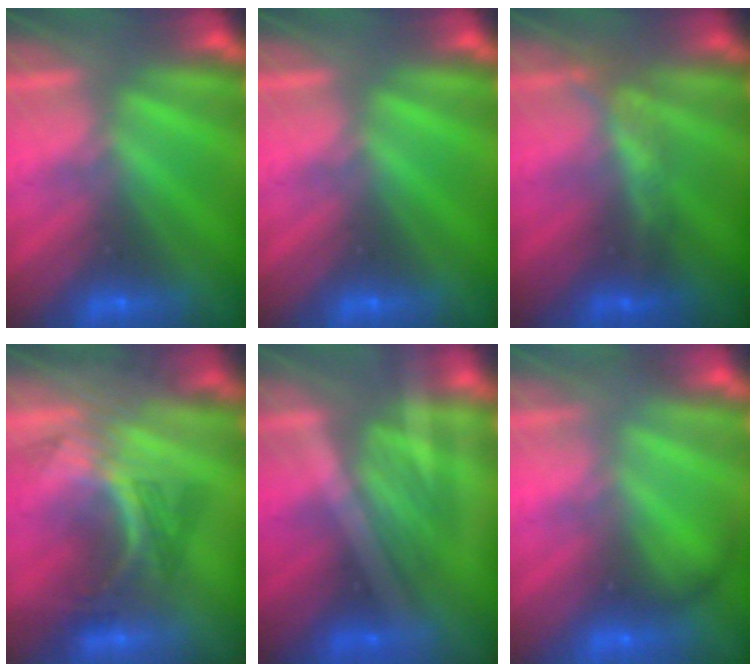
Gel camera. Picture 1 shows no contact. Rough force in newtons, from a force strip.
{"total": 0.0}
{"total": 2.0}
{"total": 3.0}
{"total": 1.8}
{"total": 2.0}